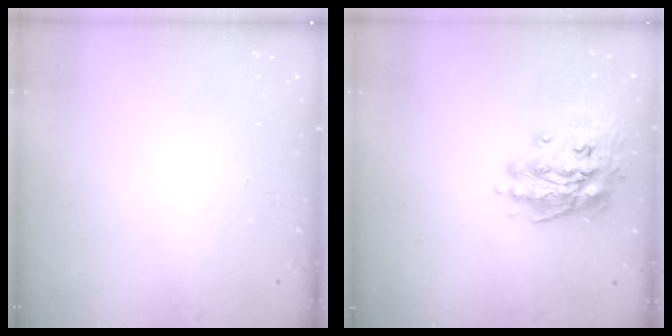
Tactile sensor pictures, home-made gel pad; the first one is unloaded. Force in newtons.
{"total": 14.8, "press": 14.6, "slide": 2.5}